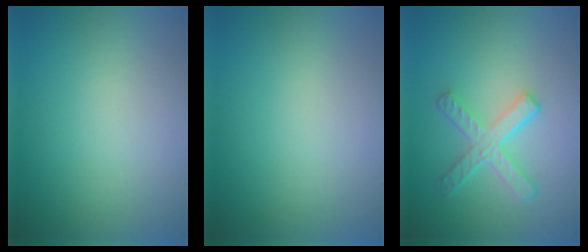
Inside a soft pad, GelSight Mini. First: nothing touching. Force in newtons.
{"total": 0.0}
{"total": 4.3, "press": 3.3, "slide": 2.8}